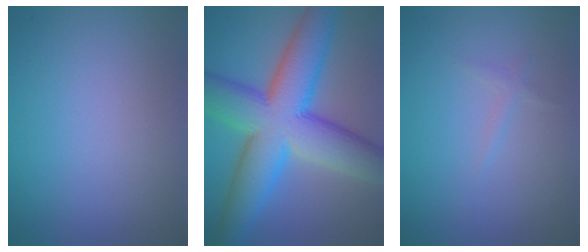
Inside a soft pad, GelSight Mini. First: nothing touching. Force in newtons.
{"total": 12.9, "press": 12.9, "slide": 0.2}
{"total": 0.7, "press": 0.7, "slide": 0.0}